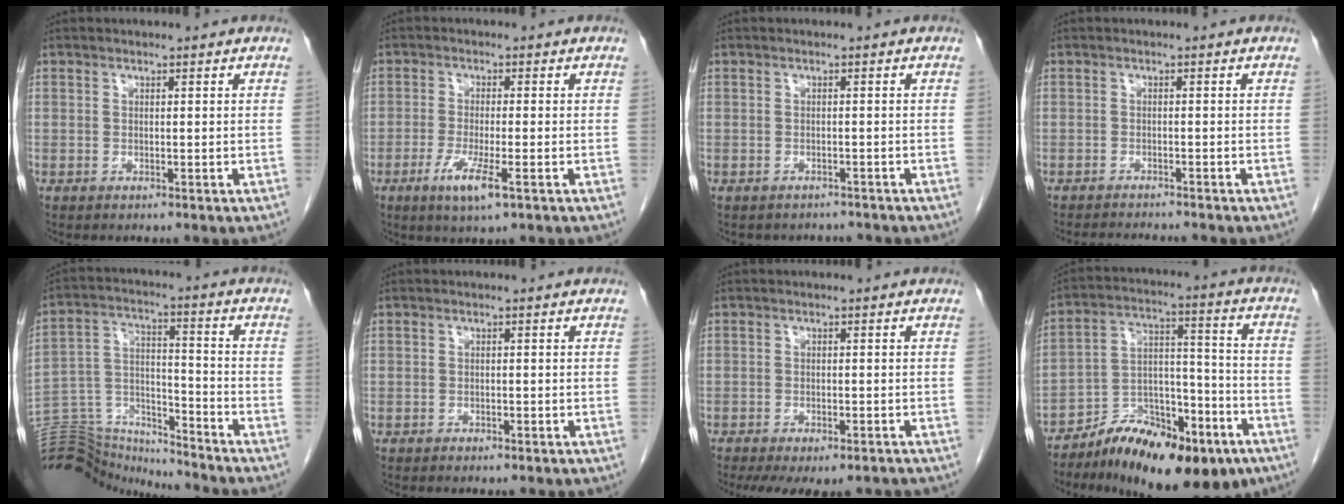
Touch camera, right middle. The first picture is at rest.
{"total": 5.3, "force": [-2.5, 0.3, 4.7], "torque": [-0.097, -0.016, -0.044]}
{"total": 3.8, "force": [-3.5, 1.6, 0.2], "torque": [-0.008, 0.002, -0.042]}
{"total": 4.5, "force": [-4.3, -0.2, 1.2], "torque": [-0.017, -0.015, -0.065]}
{"total": 16.6, "force": [-16.3, 2.3, 2.2], "torque": [-0.052, 0.042, -0.271]}
{"total": 1.0, "force": [-0.7, 0.4, 0.6], "torque": [-0.015, -0.003, -0.006]}
{"total": 10.0, "force": [-7.5, 3.8, 5.4], "torque": [-0.093, -0.009, -0.098]}
{"total": 19.4, "force": [-13.1, 6.7, 12.7], "torque": [-0.171, 0.026, -0.206]}